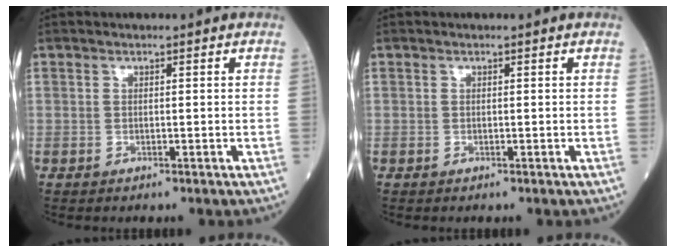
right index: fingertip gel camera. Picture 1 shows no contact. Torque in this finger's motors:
{"motor_torque": [0.06, 0.05, 0.01, -0.01]}